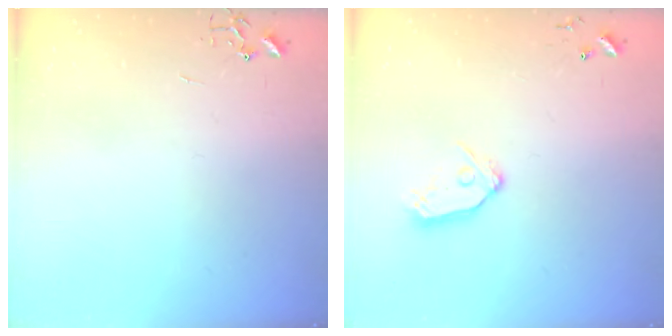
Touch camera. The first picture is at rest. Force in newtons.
{"total": 9.2, "press": 9.1, "slide": 0.8}